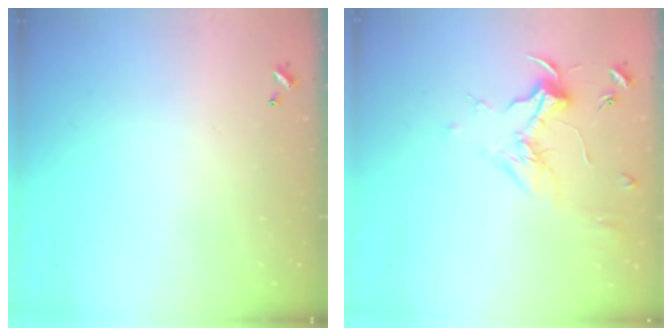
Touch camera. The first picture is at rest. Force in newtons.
{"total": 1.9, "press": 1.7, "slide": 0.7}